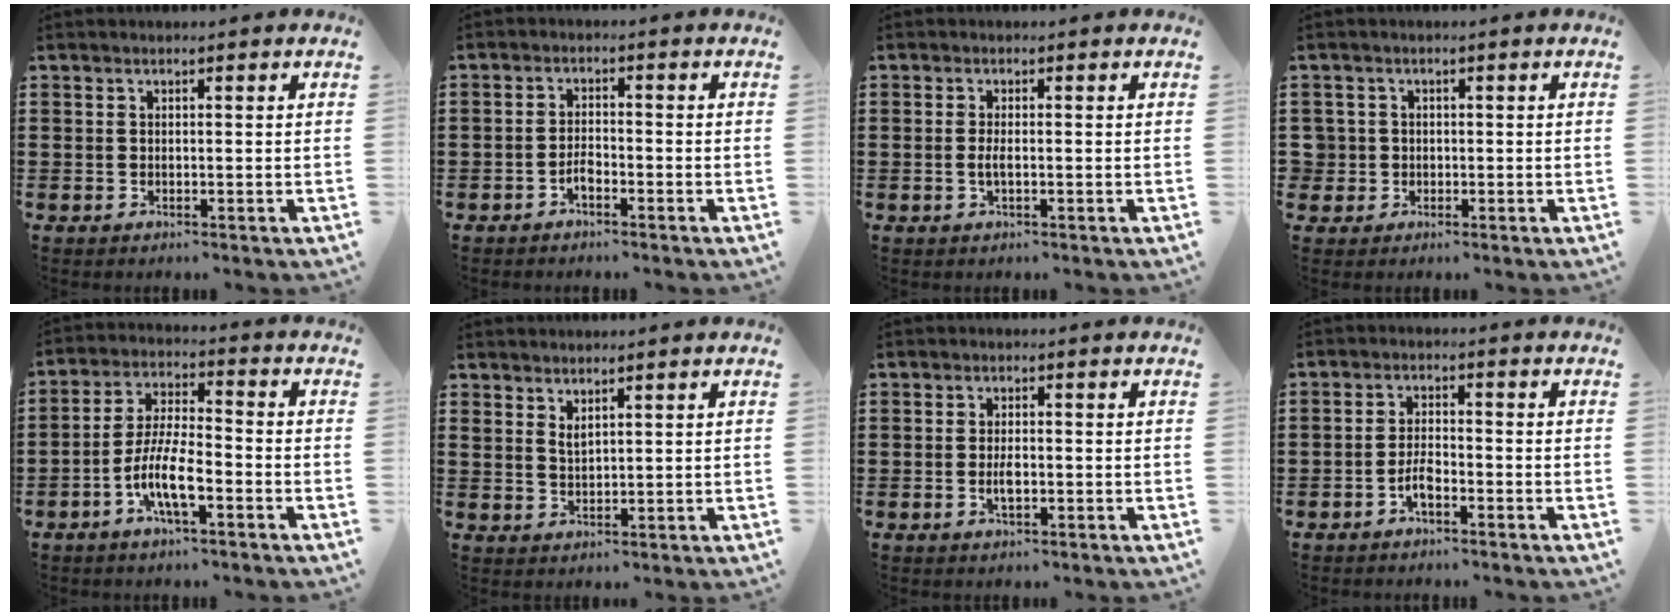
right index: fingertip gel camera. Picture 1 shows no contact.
{"total": 2.2, "force": [-1.4, 0.9, 1.4], "torque": [-0.031, 0.004, -0.028]}
{"total": 1.7, "force": [-0.3, 0.3, 1.6], "torque": [-0.037, -0.005, -0.008]}
{"total": 2.3, "force": [-0.3, 2.2, 0.2], "torque": [-0.016, 0.007, -0.009]}
{"total": 8.6, "force": [-3.7, 2.5, 7.3], "torque": [-0.166, -0.010, -0.075]}
{"total": 1.9, "force": [1.6, 0.6, 0.7], "torque": [-0.015, 0.002, 0.030]}
{"total": 2.5, "force": [-0.5, 1.0, 2.3], "torque": [-0.044, 0.001, -0.009]}
{"total": 3.2, "force": [-1.8, 1.1, 2.4], "torque": [-0.059, 0.001, -0.038]}